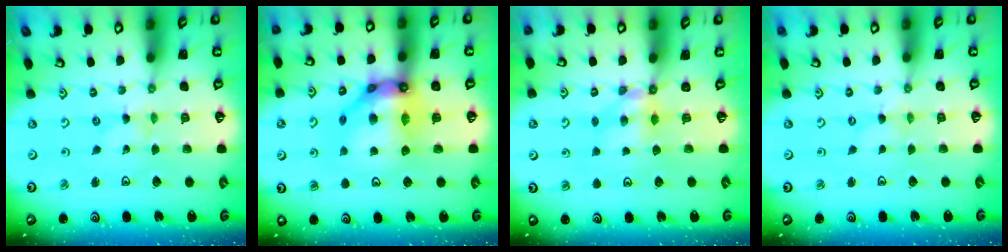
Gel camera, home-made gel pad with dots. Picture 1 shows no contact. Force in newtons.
{"total": 15.0, "press": 14.8, "slide": 1.9}
{"total": 5.5, "press": 5.5, "slide": 0.1}
{"total": 0.0}